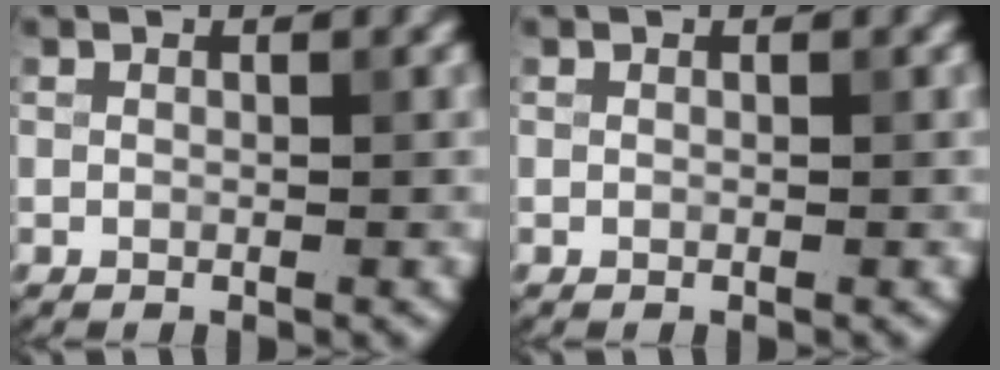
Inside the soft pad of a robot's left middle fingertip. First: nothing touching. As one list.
[{"total": 0.0}]